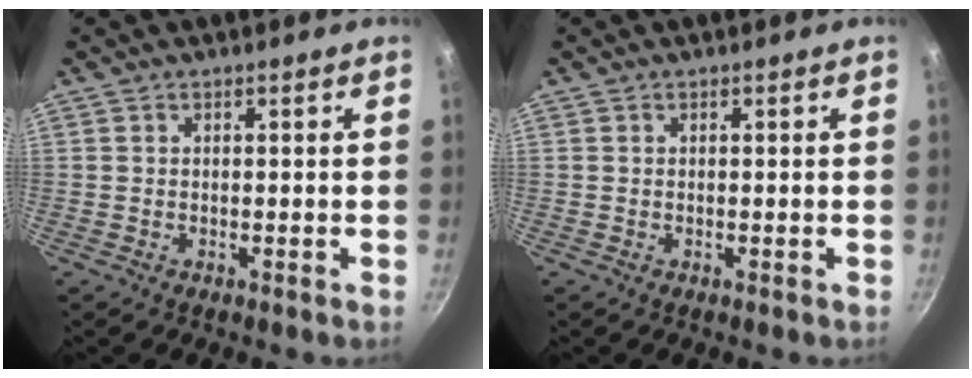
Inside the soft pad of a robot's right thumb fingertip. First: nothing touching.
{"total": 0.0}